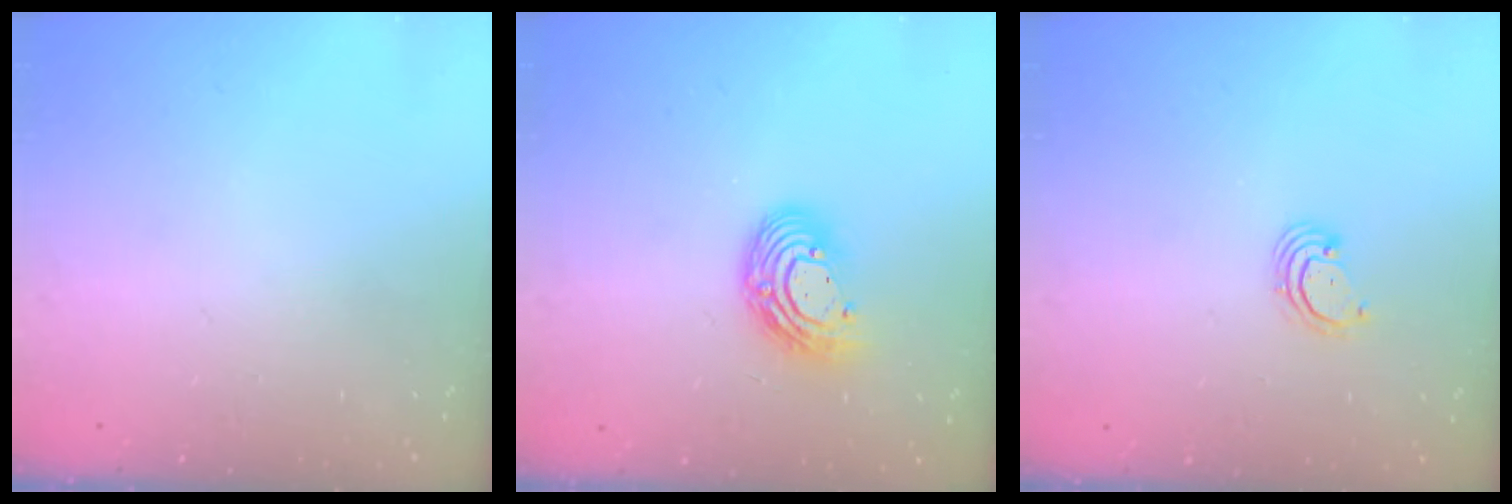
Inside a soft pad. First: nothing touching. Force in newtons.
{"total": 11.7, "press": 11.7, "slide": 0.9}
{"total": 2.7, "press": 2.7, "slide": 0.3}